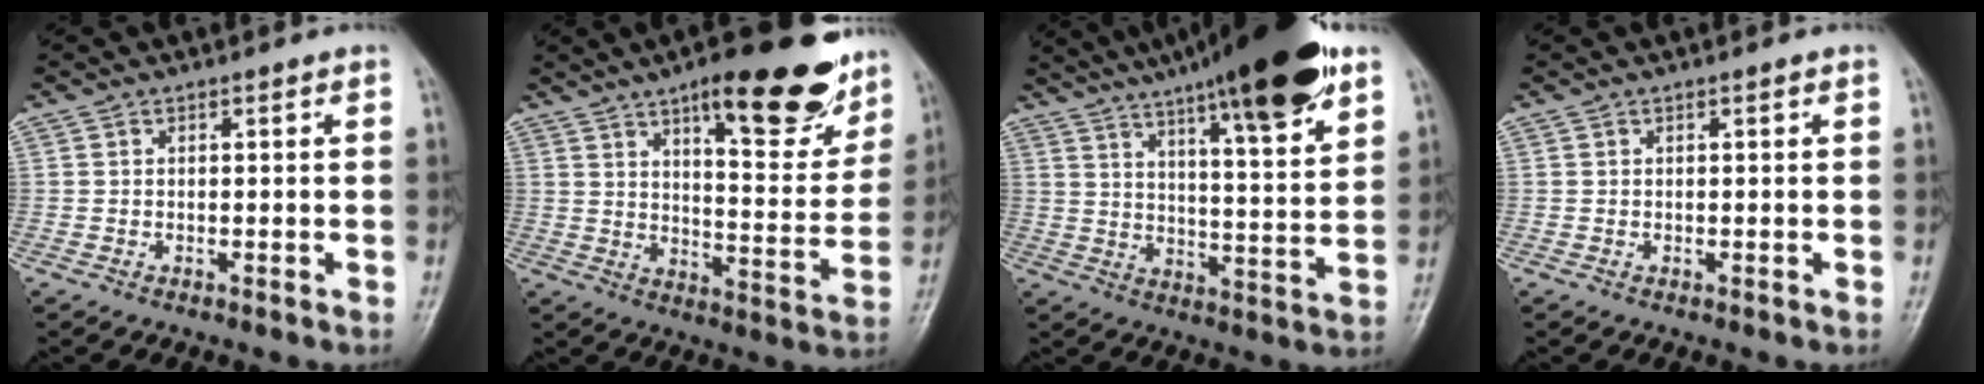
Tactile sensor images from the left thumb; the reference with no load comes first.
{"total": 20.4, "force": [12.6, 6.5, 14.7], "torque": [-0.156, -0.061, 0.182]}
{"total": 23.3, "force": [15.3, 4.1, 17.1], "torque": [-0.246, -0.043, 0.229]}
{"total": 0.0}